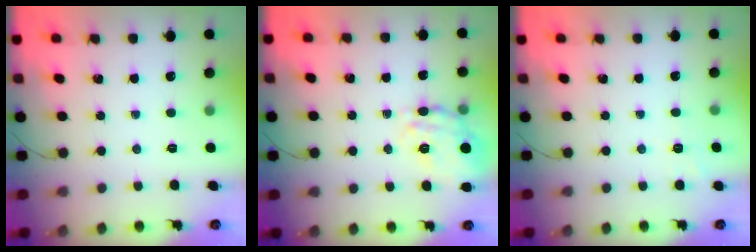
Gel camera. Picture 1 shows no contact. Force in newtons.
{"total": 10.4, "press": 10.3, "slide": 1.6}
{"total": 2.0, "press": 1.3, "slide": 1.6}